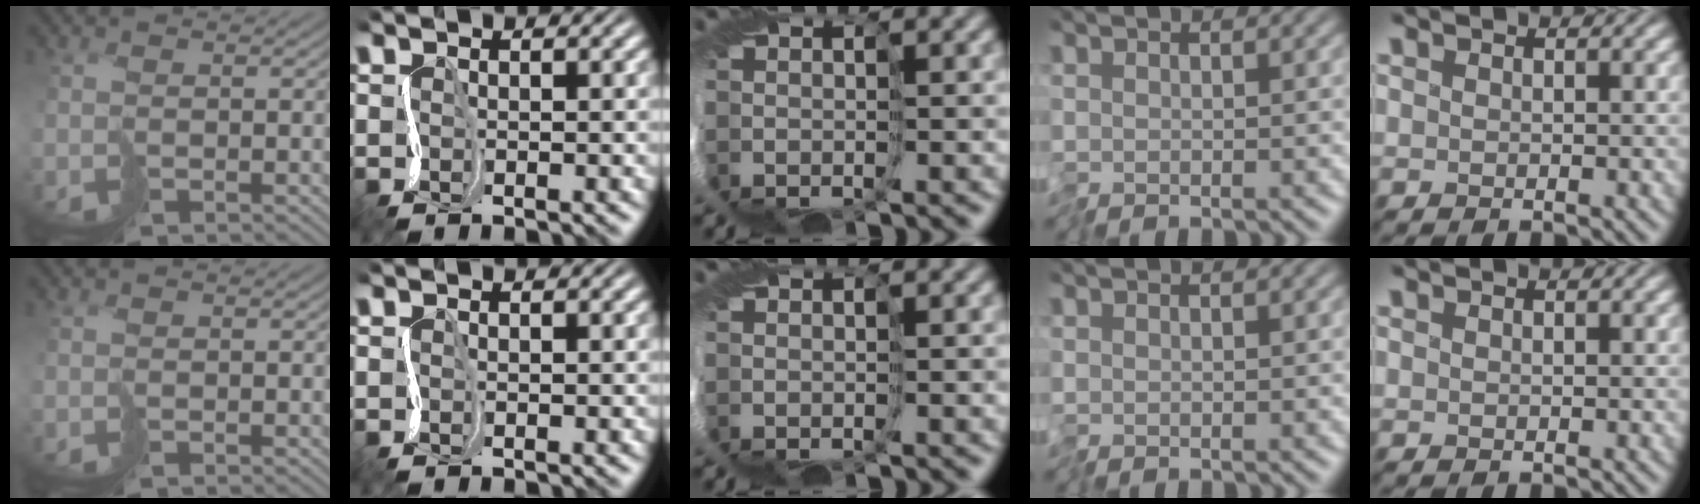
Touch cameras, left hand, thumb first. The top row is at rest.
{}